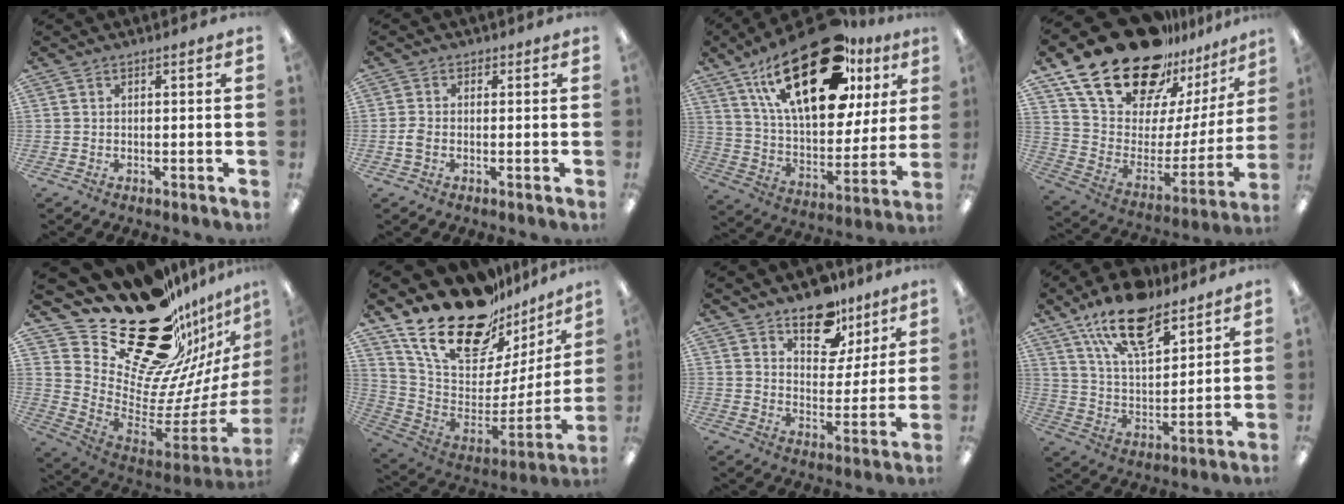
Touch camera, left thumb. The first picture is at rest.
{"total": 2.9, "force": [-0.8, 2.0, 1.9], "torque": [-0.038, 0.004, -0.015]}
{"total": 30.3, "force": [15.9, 13.7, 21.8], "torque": [-0.378, -0.077, 0.269]}
{"total": 26.6, "force": [19.8, 12.2, 13.0], "torque": [-0.235, -0.121, 0.361]}
{"total": 30.8, "force": [22.1, 14.7, 15.7], "torque": [-0.217, -0.184, 0.425]}
{"total": 25.3, "force": [18.7, 11.0, 13.0], "torque": [-0.221, -0.129, 0.343]}
{"total": 14.0, "force": [10.1, 7.4, 6.3], "torque": [-0.079, -0.062, 0.179]}
{"total": 17.2, "force": [11.9, 7.3, 10.0], "torque": [-0.171, -0.054, 0.208]}